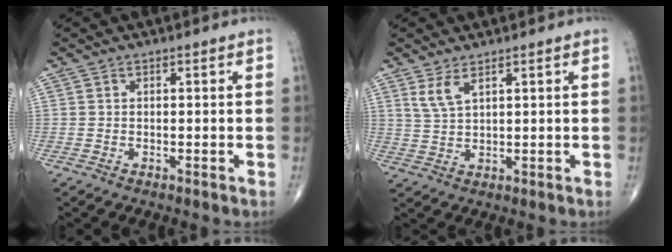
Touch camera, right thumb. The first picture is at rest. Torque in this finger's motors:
{"motor_torque": [-0.31, 0.32, 0.27, 0.19, 0.07]}